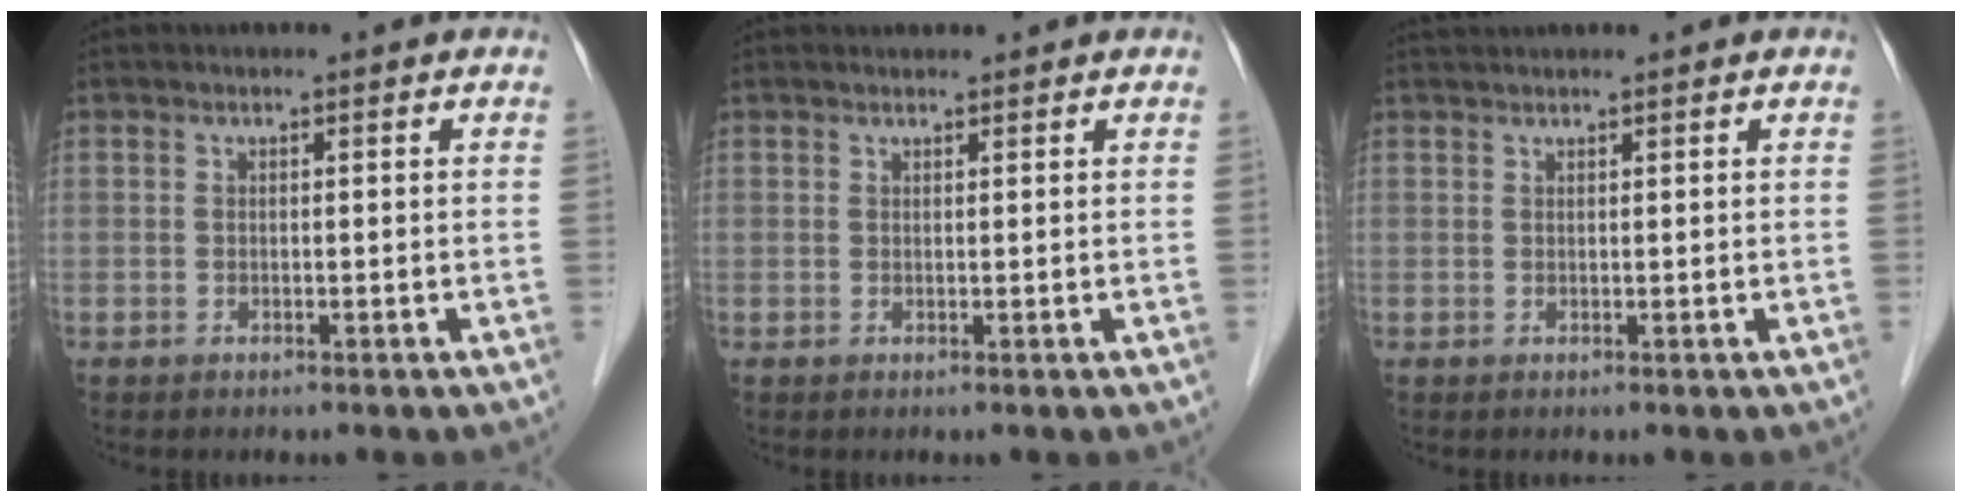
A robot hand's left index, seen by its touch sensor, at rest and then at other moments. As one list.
[{"total": 1.0, "force": [1.0, 0.3, 0.0], "torque": [-0.008, 0.012, 0.019]}, {"total": 1.9, "force": [1.8, -0.2, 0.6], "torque": [-0.008, 0.022, 0.038]}]